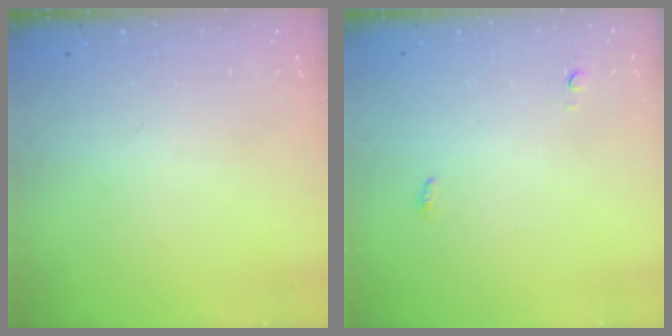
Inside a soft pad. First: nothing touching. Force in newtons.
{"total": 7.3, "press": 3.8, "slide": 6.3}